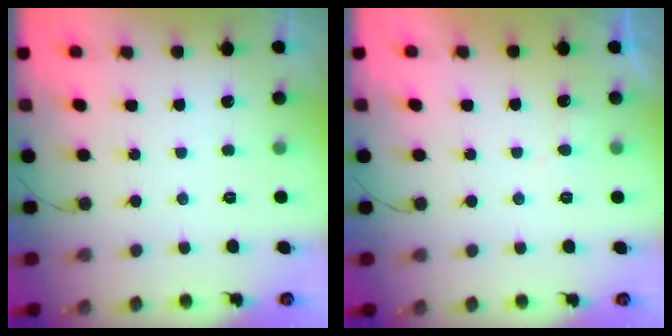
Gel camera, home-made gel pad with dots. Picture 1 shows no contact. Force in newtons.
{"total": 4.9, "press": 4.9, "slide": 0.3}